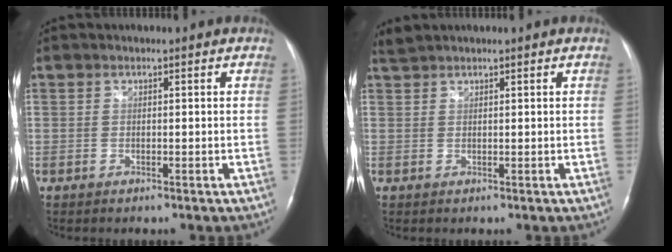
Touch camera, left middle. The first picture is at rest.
{"total": 1.4, "force": [1.4, -0.1, 0.2], "torque": [-0.008, 0.014, 0.034]}